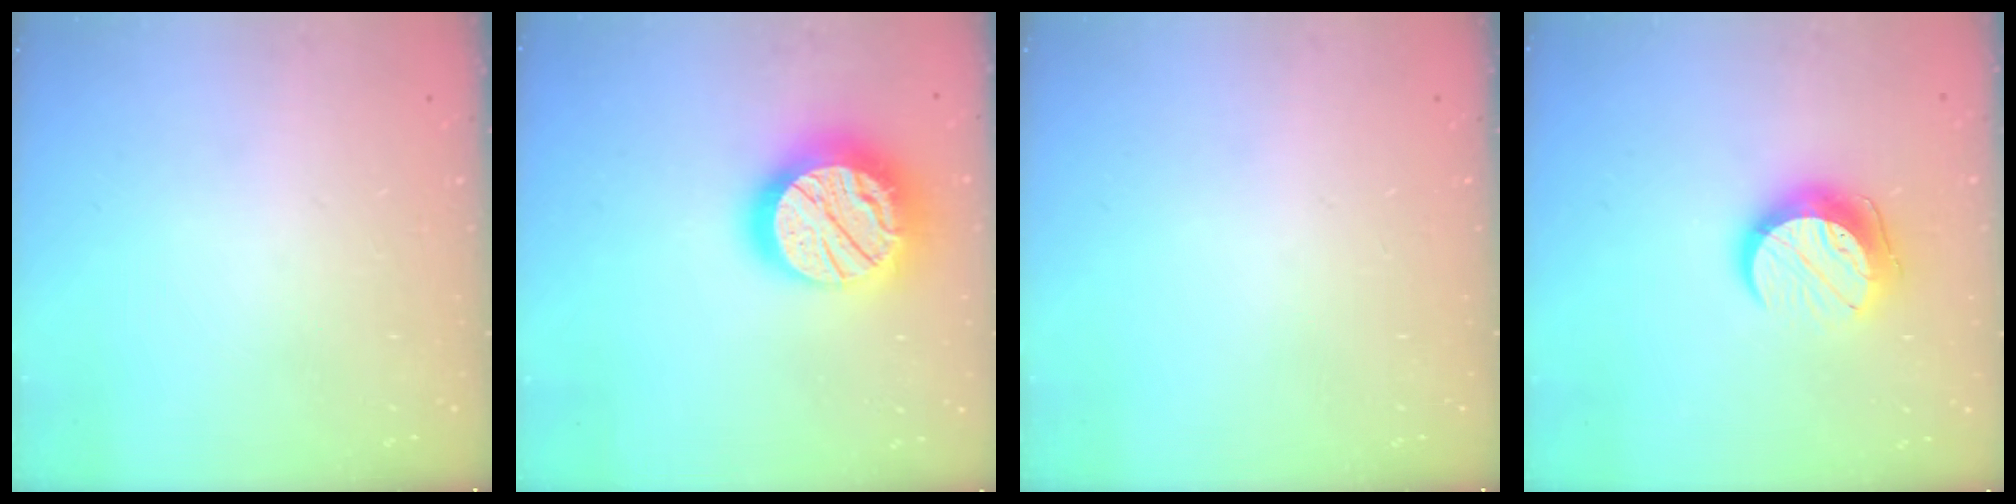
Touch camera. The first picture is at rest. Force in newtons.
{"total": 23.9, "press": 23.8, "slide": 1.9}
{"total": 0.0}
{"total": 11.5, "press": 11.5, "slide": 0.9}